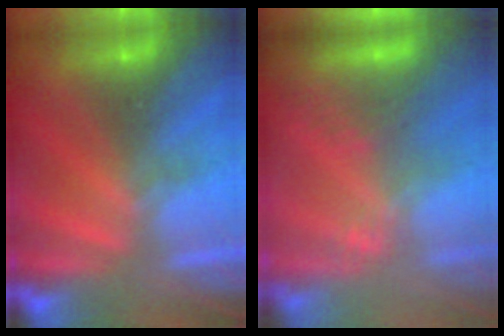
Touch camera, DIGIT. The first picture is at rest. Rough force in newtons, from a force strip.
{"total": 2.7}